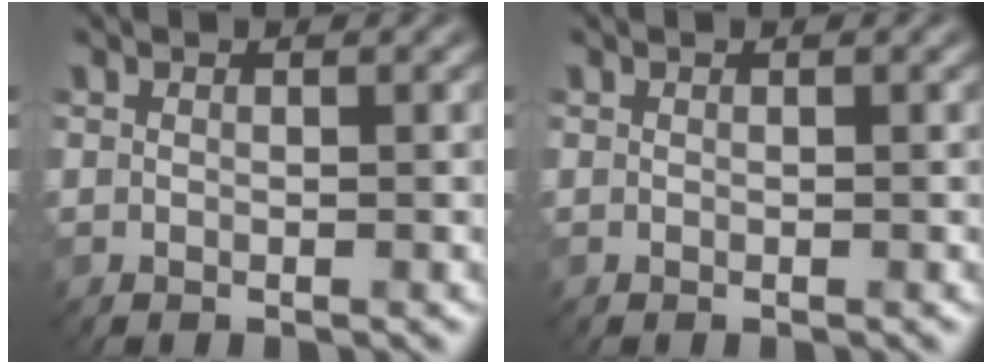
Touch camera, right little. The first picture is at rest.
{"total": 0.0}